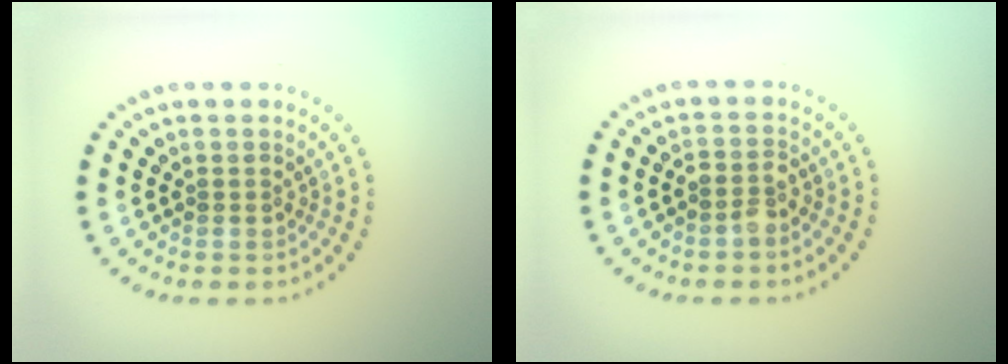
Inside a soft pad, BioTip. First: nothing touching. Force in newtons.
{"total": 1.7, "press": 1.5, "slide": 0.8}